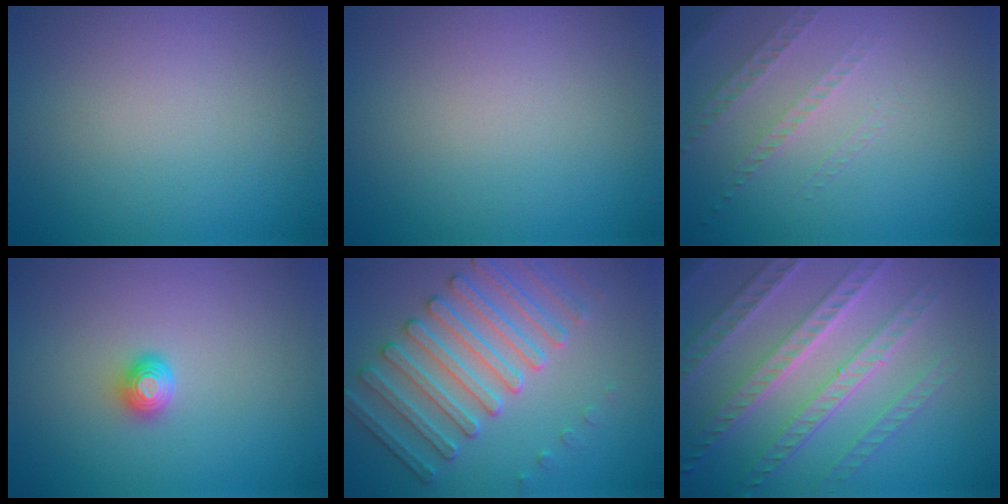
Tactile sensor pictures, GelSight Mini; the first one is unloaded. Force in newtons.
{"total": 0.0}
{"total": 1.4, "press": 1.0, "slide": 0.9}
{"total": 1.6, "press": 1.3, "slide": 0.9}
{"total": 5.1, "press": 4.9, "slide": 1.3}
{"total": 7.6, "press": 5.5, "slide": 5.2}